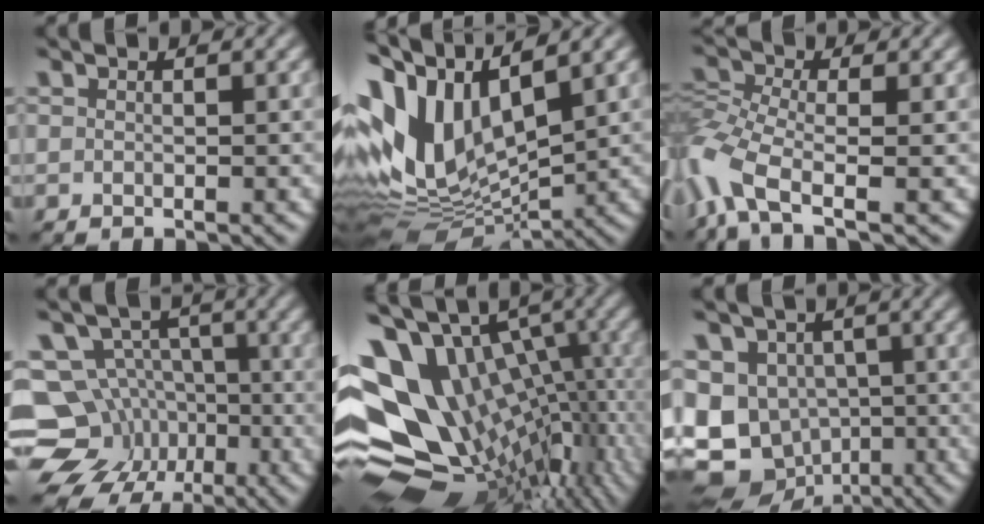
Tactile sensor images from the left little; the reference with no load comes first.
{"total": 12.1, "force": [2.6, 6.2, 10.0], "torque": [-0.213, 0.007, 0.044]}
{"total": 6.3, "force": [-3.1, 2.7, 4.8], "torque": [-0.109, -0.003, -0.077]}
{"total": 11.6, "force": [-4.7, 9.8, 4.1], "torque": [-0.062, -0.013, -0.099]}
{"total": 15.2, "force": [-0.4, 10.6, 11.0], "torque": [-0.188, 0.004, 0.022]}
{"total": 11.9, "force": [-3.2, 9.8, 5.9], "torque": [-0.116, -0.029, -0.046]}